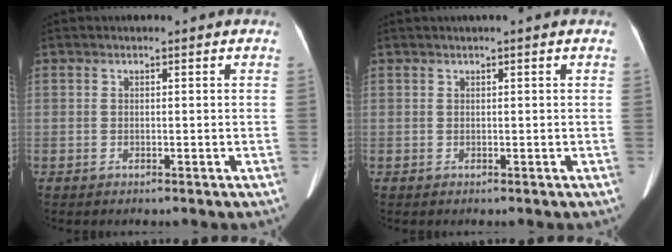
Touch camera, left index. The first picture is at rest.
{"total": 0.8, "force": [0.5, -0.2, 0.5], "torque": [-0.014, 0.007, 0.014]}